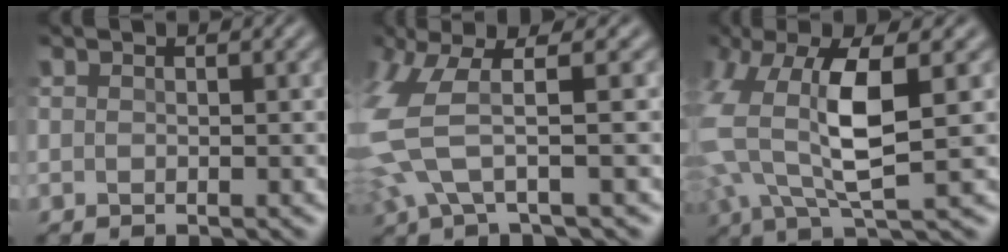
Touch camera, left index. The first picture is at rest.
{"total": 6.0, "force": [0.3, 1.5, 5.8], "torque": [-0.161, -0.004, 0.002]}
{"total": 8.6, "force": [1.5, 3.2, 7.8], "torque": [-0.180, 0.006, 0.026]}